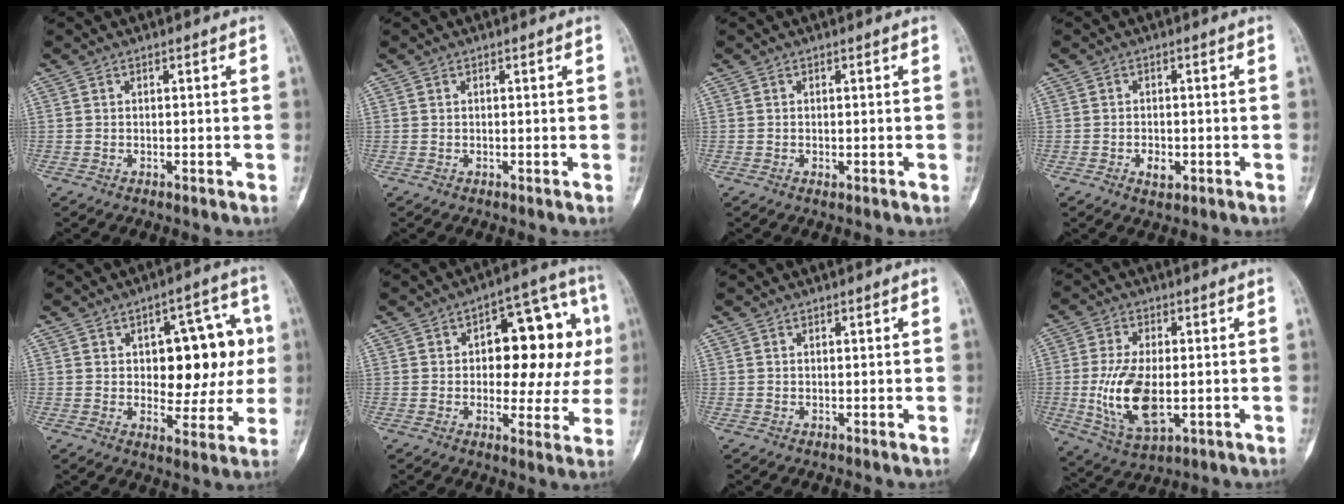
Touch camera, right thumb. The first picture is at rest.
{"total": 0.0}
{"total": 0.7, "force": [-0.3, 0.5, 0.4], "torque": [-0.001, 0.001, -0.005]}
{"total": 3.2, "force": [-1.3, 2.1, 2.1], "torque": [-0.021, 0.004, -0.017]}
{"total": 15.0, "force": [1.9, 8.4, 12.3], "torque": [-0.103, 0.018, 0.030]}
{"total": 18.5, "force": [2.6, 9.4, 15.7], "torque": [-0.153, 0.029, 0.032]}
{"total": 0.0}
{"total": 13.4, "force": [-1.8, 7.2, 11.2], "torque": [-0.213, -0.005, -0.020]}